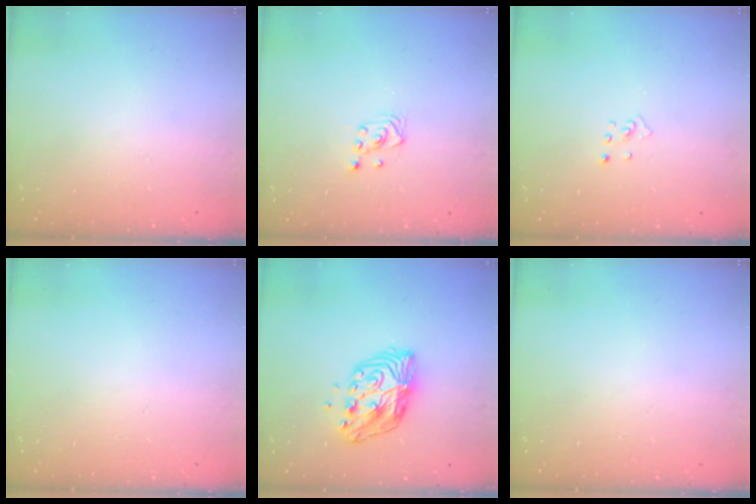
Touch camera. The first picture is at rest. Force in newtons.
{"total": 3.0, "press": 2.6, "slide": 1.5}
{"total": 2.9, "press": 2.9, "slide": 0.3}
{"total": 0.0}
{"total": 11.3, "press": 11.3, "slide": 0.7}
{"total": 0.0}